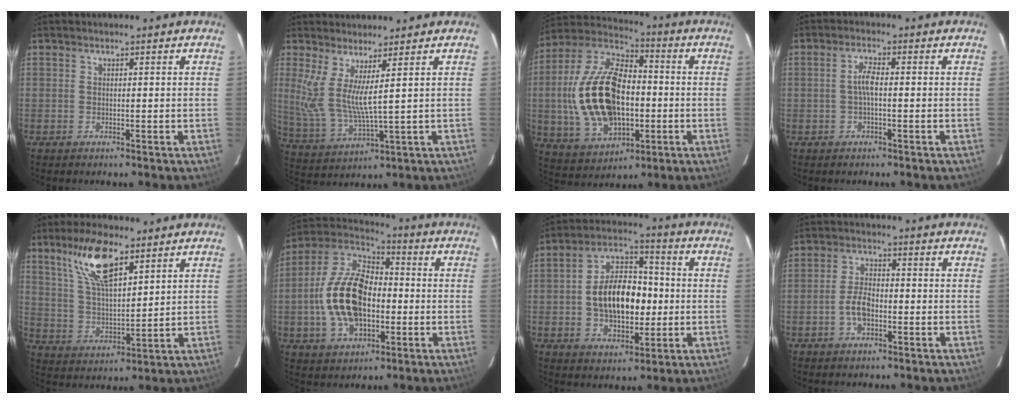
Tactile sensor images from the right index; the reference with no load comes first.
{"total": 7.7, "force": [3.8, 0.6, 6.7], "torque": [-0.138, -0.018, 0.086]}
{"total": 22.2, "force": [-1.9, 13.0, 18.0], "torque": [-0.385, 0.010, -0.019]}
{"total": 2.8, "force": [-0.3, 0.6, 2.7], "torque": [-0.054, 0.007, -0.004]}
{"total": 12.4, "force": [7.4, 4.1, 9.0], "torque": [-0.170, 0.012, 0.149]}
{"total": 18.0, "force": [-2.6, 10.6, 14.3], "torque": [-0.296, 0.015, -0.042]}
{"total": 14.2, "force": [-1.1, 8.6, 11.2], "torque": [-0.204, 0.027, -0.012]}
{"total": 5.1, "force": [-1.9, 2.7, 3.9], "torque": [-0.082, 0.008, -0.032]}